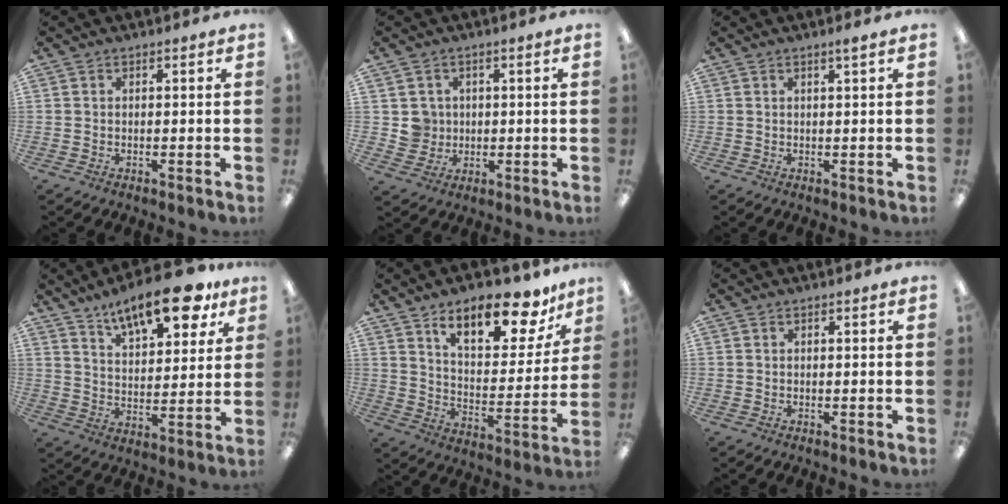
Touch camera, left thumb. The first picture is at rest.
{"total": 4.6, "force": [0.8, 4.5, 0.2], "torque": [-0.003, 0.003, 0.015]}
{"total": 1.3, "force": [0.8, 0.0, 1.0], "torque": [-0.020, 0.000, 0.014]}
{"total": 16.3, "force": [11.5, 6.1, 9.8], "torque": [-0.145, -0.058, 0.190]}
{"total": 18.3, "force": [12.8, 7.3, 10.9], "torque": [-0.158, -0.072, 0.210]}
{"total": 0.0}